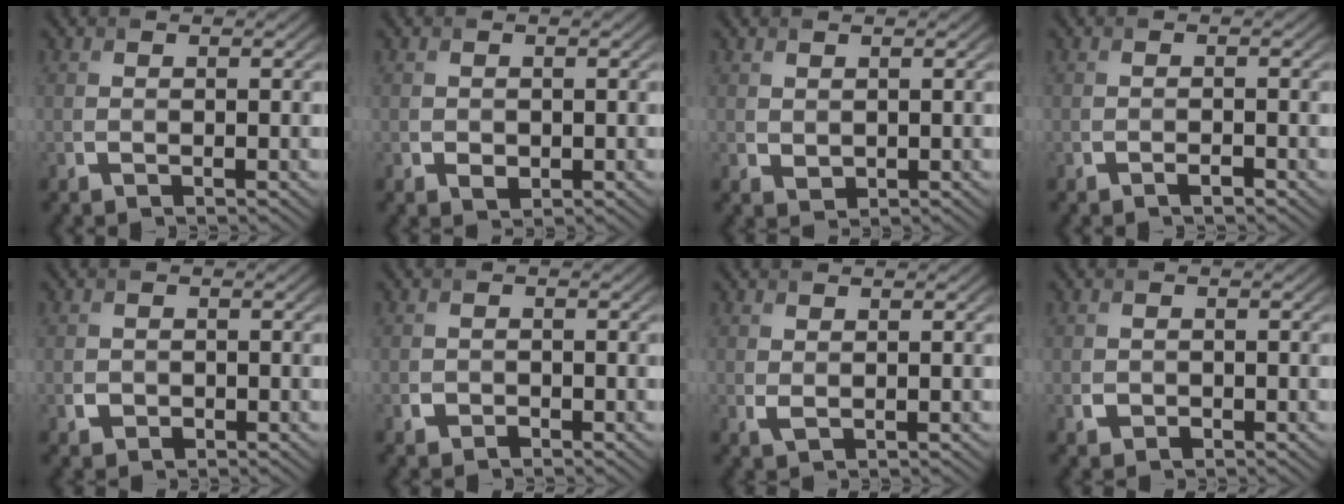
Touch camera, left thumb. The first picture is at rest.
{"total": 1.2, "force": [-0.2, 1.0, 0.6], "torque": [-0.012, -0.008, -0.002]}
{"total": 1.1, "force": [0.6, 0.8, 0.4], "torque": [-0.012, -0.004, 0.017]}
{"total": 0.9, "force": [-0.6, 0.2, 0.6], "torque": [-0.010, 0.000, -0.009]}
{"total": 1.3, "force": [-0.4, 1.2, 0.4], "torque": [-0.004, -0.007, -0.010]}
{"total": 1.1, "force": [-0.7, 0.9, 0.3], "torque": [-0.004, -0.002, -0.014]}
{"total": 1.0, "force": [0.5, 0.5, 0.8], "torque": [-0.023, -0.003, 0.013]}
{"total": 1.2, "force": [-0.4, 1.1, 0.4], "torque": [-0.005, -0.007, -0.009]}